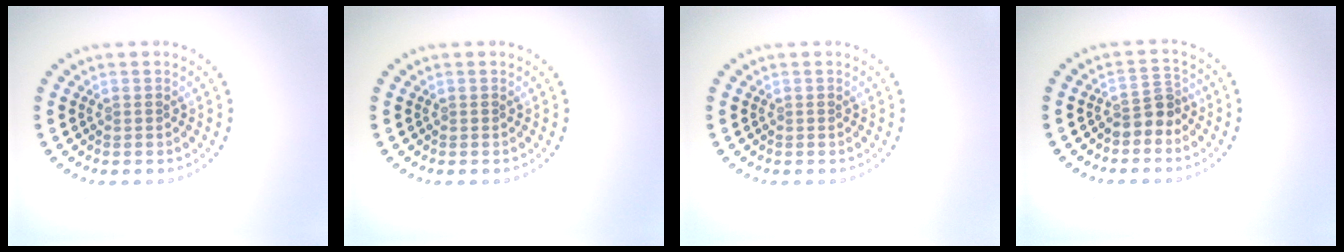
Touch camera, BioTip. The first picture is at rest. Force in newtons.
{"total": 0.0}
{"total": 0.0}
{"total": 2.2, "press": 1.7, "slide": 1.4}